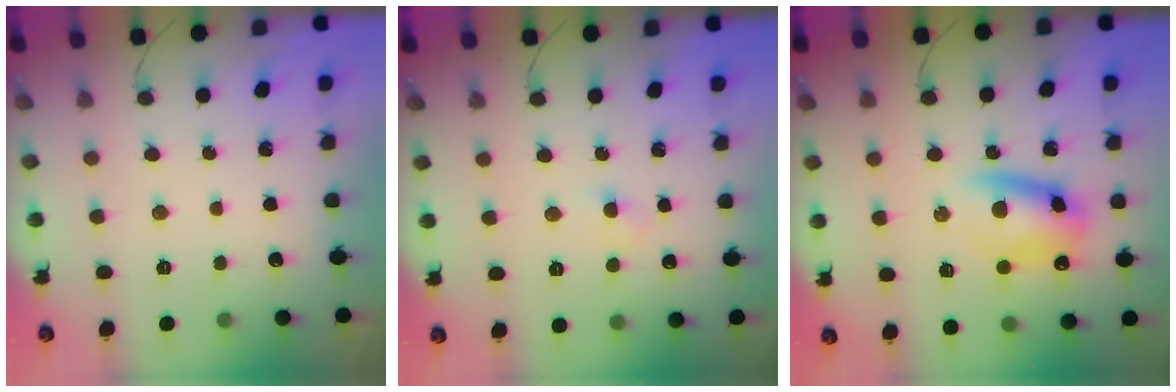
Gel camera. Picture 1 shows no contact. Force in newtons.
{"total": 1.9, "press": 1.8, "slide": 0.8}
{"total": 10.6, "press": 10.4, "slide": 2.3}